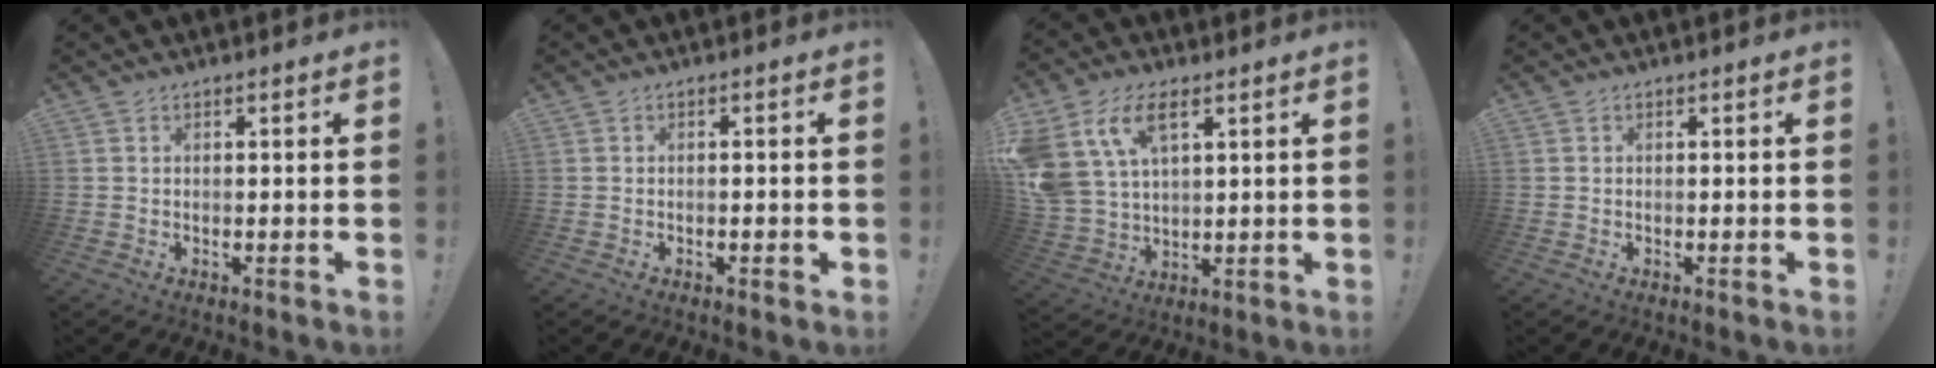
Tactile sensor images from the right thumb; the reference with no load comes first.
{"total": 0.6, "force": [-0.4, 0.4, 0.1], "torque": [-0.008, 0.005, -0.005]}
{"total": 13.8, "force": [6.9, 8.0, 8.8], "torque": [-0.193, -0.023, 0.135]}
{"total": 0.0}